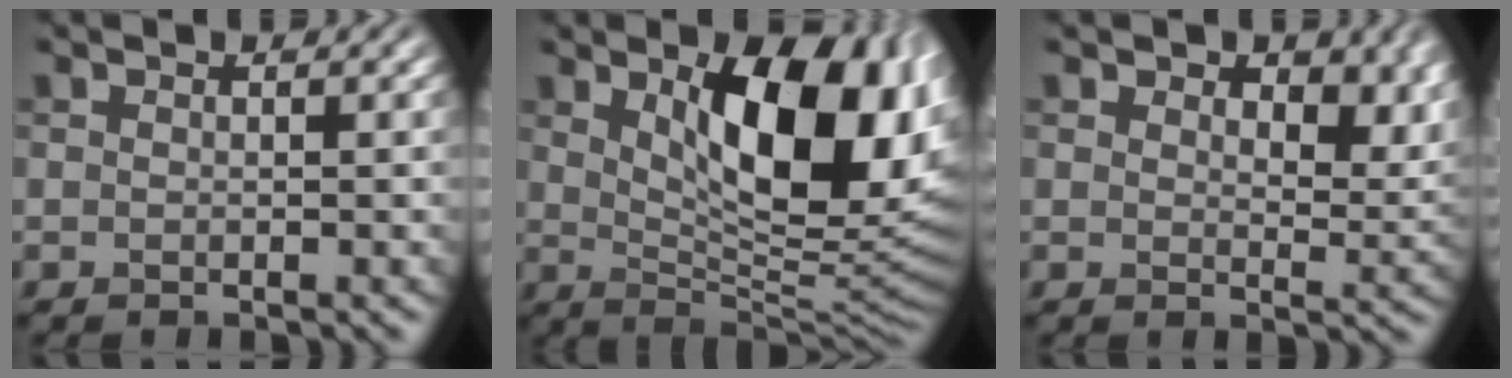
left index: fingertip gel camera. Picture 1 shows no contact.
{"total": 13.1, "force": [3.1, 6.1, 11.1], "torque": [-0.145, -0.011, 0.055]}
{"total": 5.4, "force": [2.7, 3.1, 3.4], "torque": [-0.050, -0.013, 0.034]}